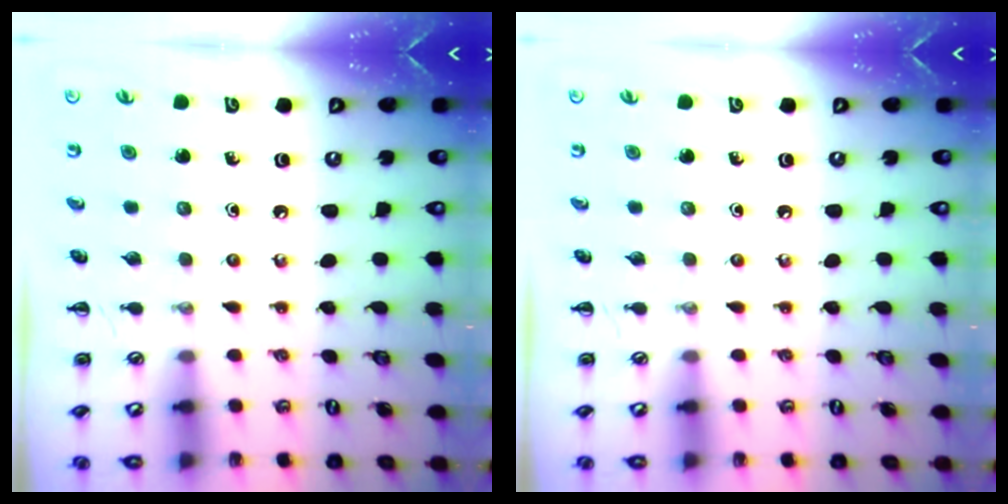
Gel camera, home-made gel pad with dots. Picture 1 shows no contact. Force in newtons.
{"total": 0.0}